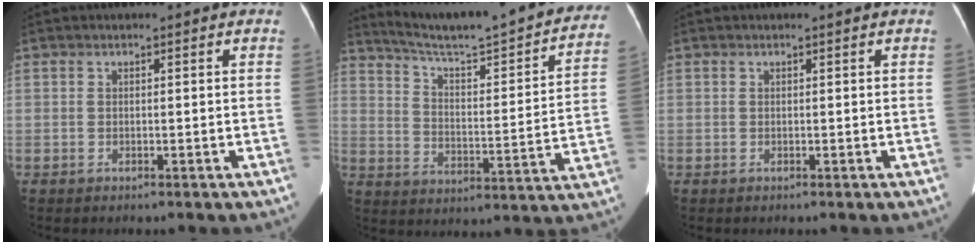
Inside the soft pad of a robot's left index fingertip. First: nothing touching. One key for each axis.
{"total": 28.2, "fx": 25.0, "fy": 2.7, "fz": 12.7, "tx": -0.193, "ty": -0.059, "tz": 0.326}
{"total": 0.0}